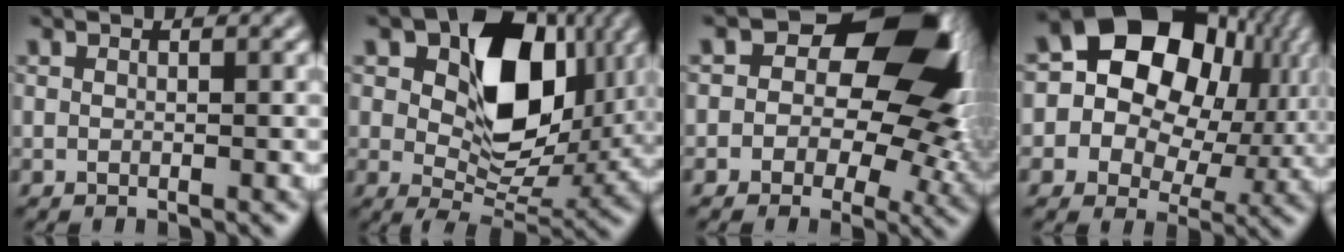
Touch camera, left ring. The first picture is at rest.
{"total": 10.5, "force": [2.9, 6.5, 7.7], "torque": [-0.118, -0.001, 0.047]}
{"total": 14.0, "force": [3.0, 9.2, 10.2], "torque": [-0.110, 0.008, 0.041]}
{"total": 16.1, "force": [3.5, 12.4, 9.7], "torque": [-0.155, 0.032, 0.052]}